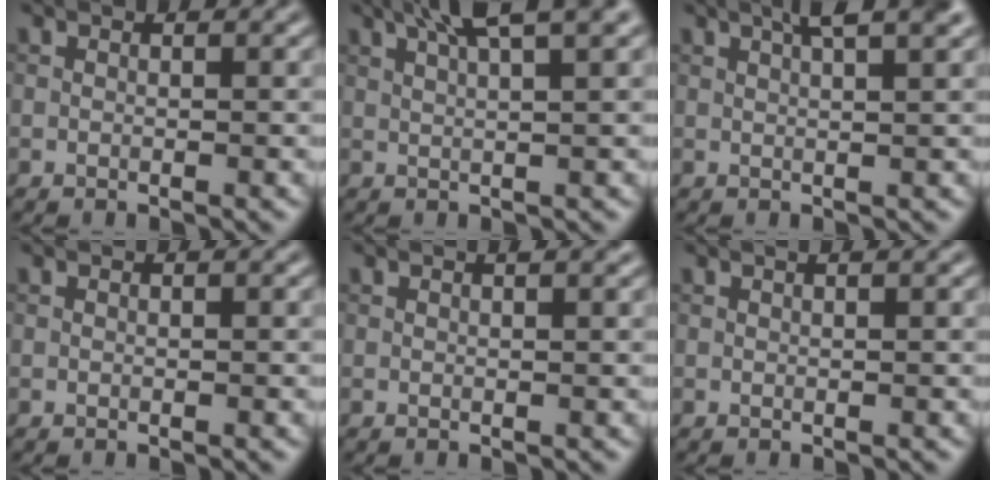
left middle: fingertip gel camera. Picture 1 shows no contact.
{"total": 6.0, "force": [3.5, 1.2, 4.7], "torque": [-0.062, 0.025, 0.038]}
{"total": 5.1, "force": [2.8, 1.7, 3.9], "torque": [-0.035, 0.028, 0.015]}
{"total": 0.0}
{"total": 1.0, "force": [0.6, 0.2, 0.8], "torque": [-0.010, 0.003, 0.009]}
{"total": 1.0, "force": [0.6, 0.3, 0.7], "torque": [-0.010, 0.001, 0.003]}